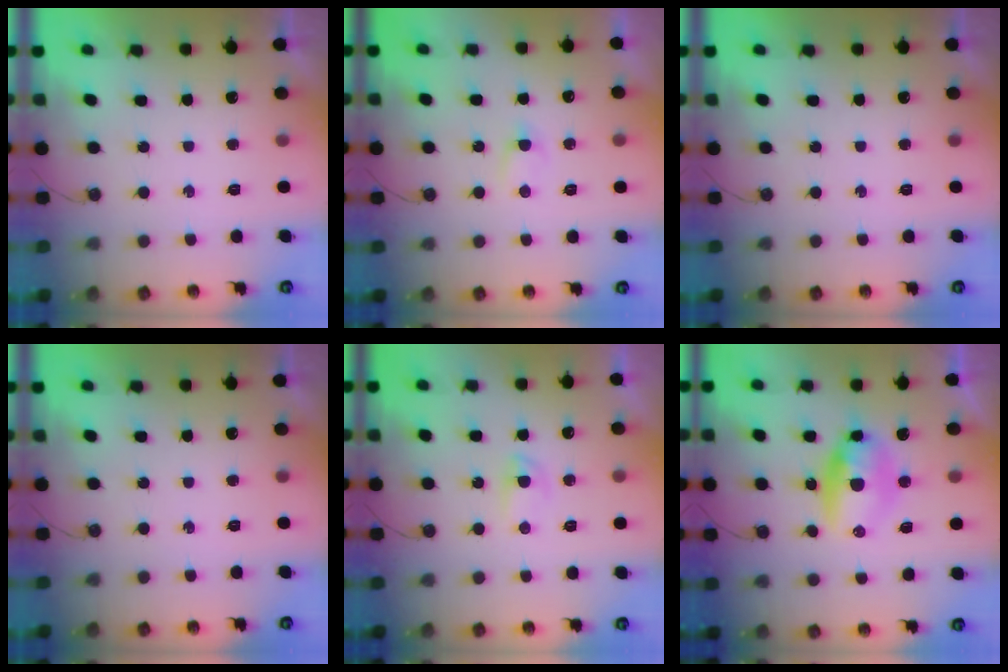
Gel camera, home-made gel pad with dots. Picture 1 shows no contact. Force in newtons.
{"total": 2.7, "press": 2.7, "slide": 0.4}
{"total": 0.0}
{"total": 0.0}
{"total": 2.7, "press": 2.6, "slide": 0.4}
{"total": 8.5, "press": 8.4, "slide": 0.7}